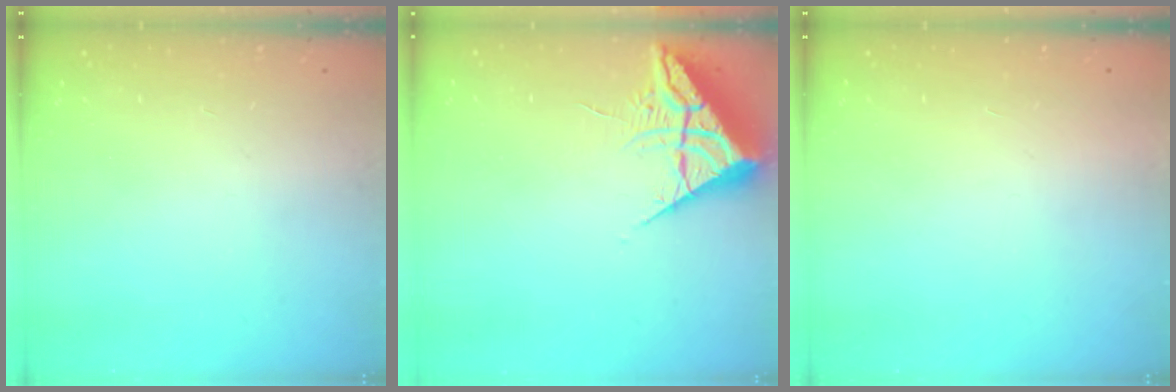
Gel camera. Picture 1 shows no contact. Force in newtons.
{"total": 7.1, "press": 7.1, "slide": 0.4}
{"total": 1.5, "press": 1.5, "slide": 0.1}